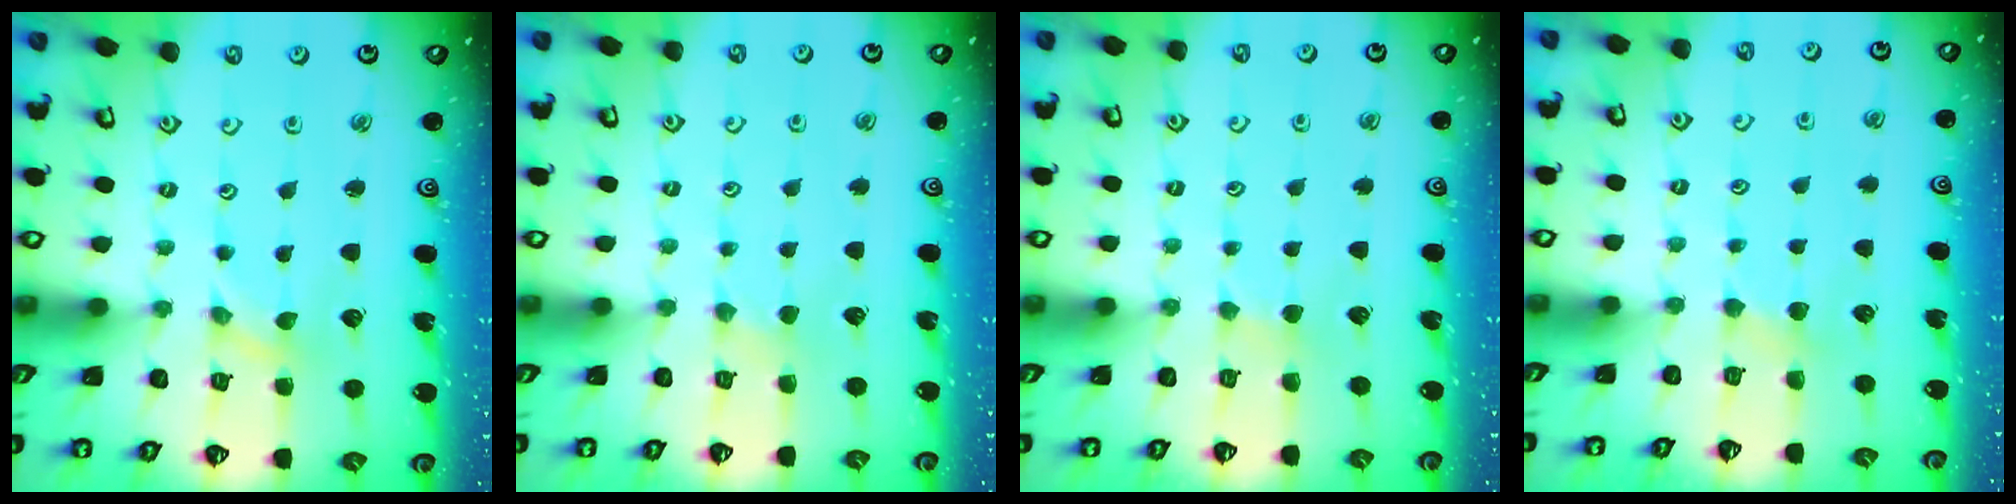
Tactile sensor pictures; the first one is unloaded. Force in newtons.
{"total": 1.4, "press": 1.4, "slide": 0.4}
{"total": 2.2, "press": 2.2, "slide": 0.4}
{"total": 2.3, "press": 2.2, "slide": 0.4}